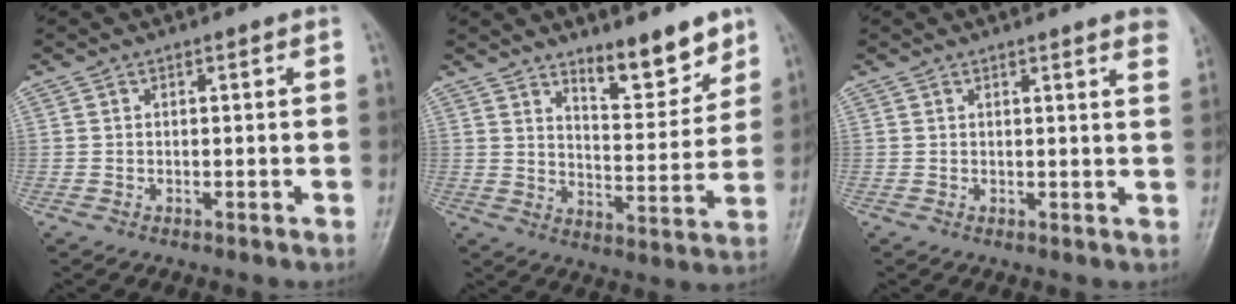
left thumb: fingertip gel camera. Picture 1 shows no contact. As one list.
[{"total": 10.0, "force": [7.6, 3.2, 5.7], "torque": [-0.061, -0.064, 0.125]}, {"total": 5.3, "force": [4.1, 0.5, 3.3], "torque": [-0.029, -0.009, 0.032]}]